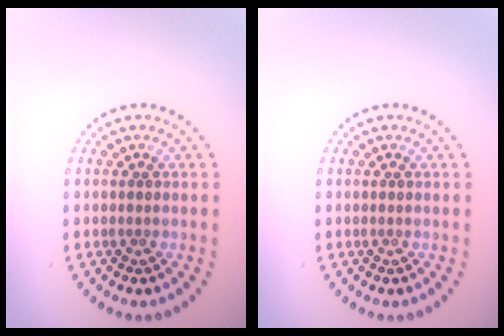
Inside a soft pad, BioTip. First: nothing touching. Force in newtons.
{"total": 0.0}